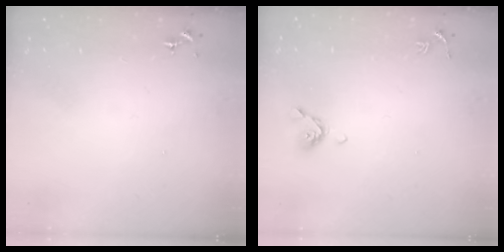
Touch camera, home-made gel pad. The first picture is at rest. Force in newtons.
{"total": 6.5, "press": 6.4, "slide": 1.3}